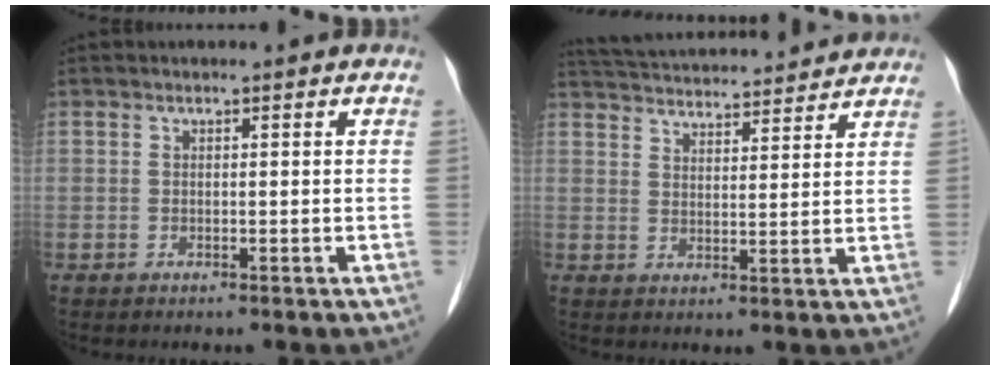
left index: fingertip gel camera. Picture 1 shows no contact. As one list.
[{"total": 19.3, "force": [18.1, 2.9, 6.0], "torque": [-0.108, 0.039, 0.259]}]